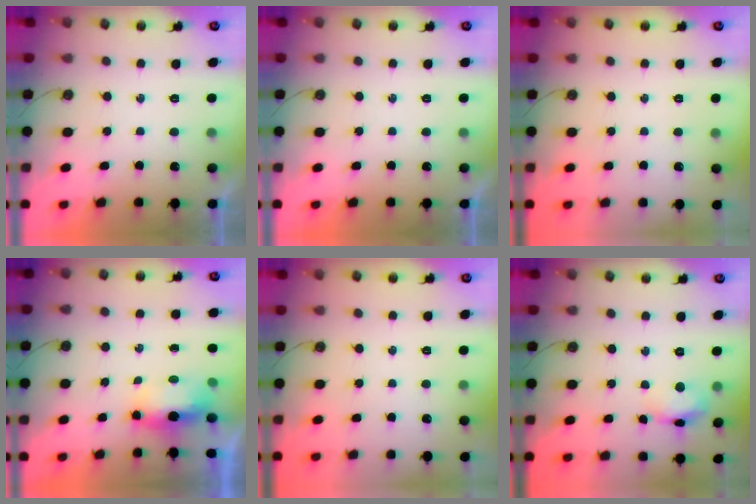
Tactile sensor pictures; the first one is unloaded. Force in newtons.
{"total": 0.0}
{"total": 0.0}
{"total": 6.1, "press": 6.0, "slide": 1.0}
{"total": 0.0}
{"total": 8.1, "press": 8.0, "slide": 0.9}